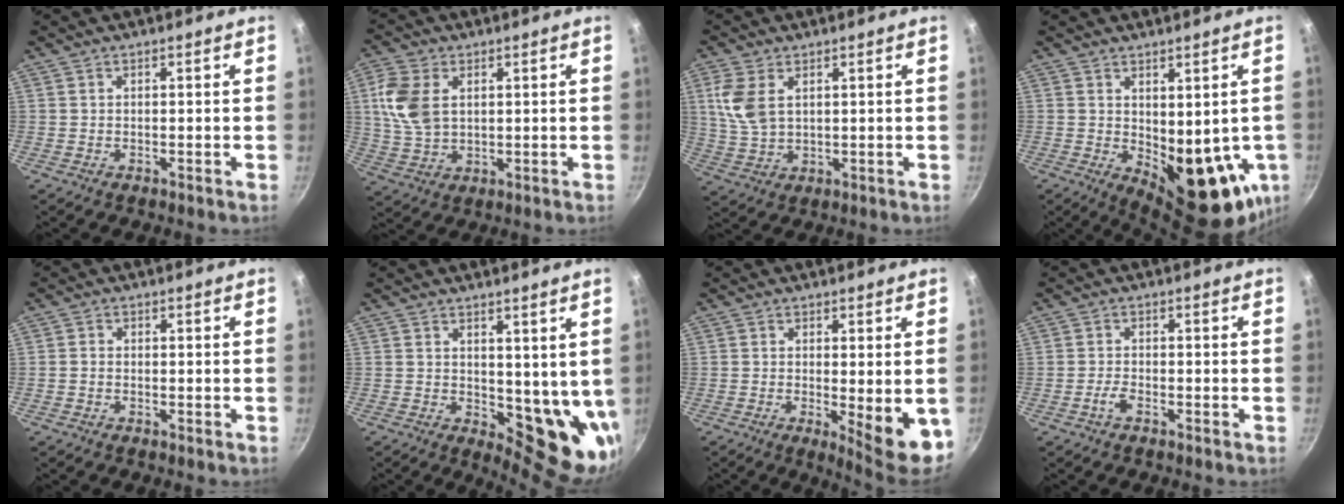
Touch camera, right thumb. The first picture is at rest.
{"total": 10.0, "force": [2.4, 6.6, 7.1], "torque": [-0.136, -0.004, 0.049]}
{"total": 7.8, "force": [2.4, 4.8, 5.7], "torque": [-0.117, -0.009, 0.054]}
{"total": 14.8, "force": [-0.9, 7.4, 12.8], "torque": [-0.130, -0.029, 0.008]}
{"total": 1.1, "force": [-0.5, 0.9, 0.4], "torque": [-0.005, 0.005, -0.010]}
{"total": 10.4, "force": [2.1, 5.5, 8.6], "torque": [-0.076, -0.026, 0.042]}
{"total": 9.0, "force": [-1.5, 2.0, 8.6], "torque": [-0.103, -0.012, -0.011]}
{"total": 2.0, "force": [-1.3, 0.7, 1.4], "torque": [-0.033, 0.013, -0.029]}